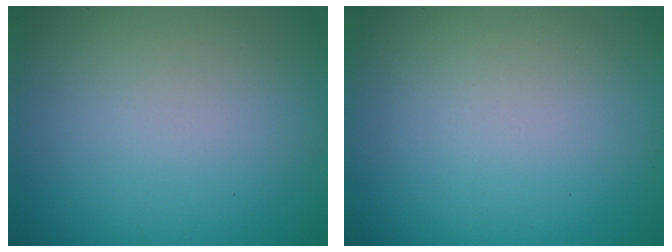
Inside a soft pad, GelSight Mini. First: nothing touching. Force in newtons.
{"total": 0.0}